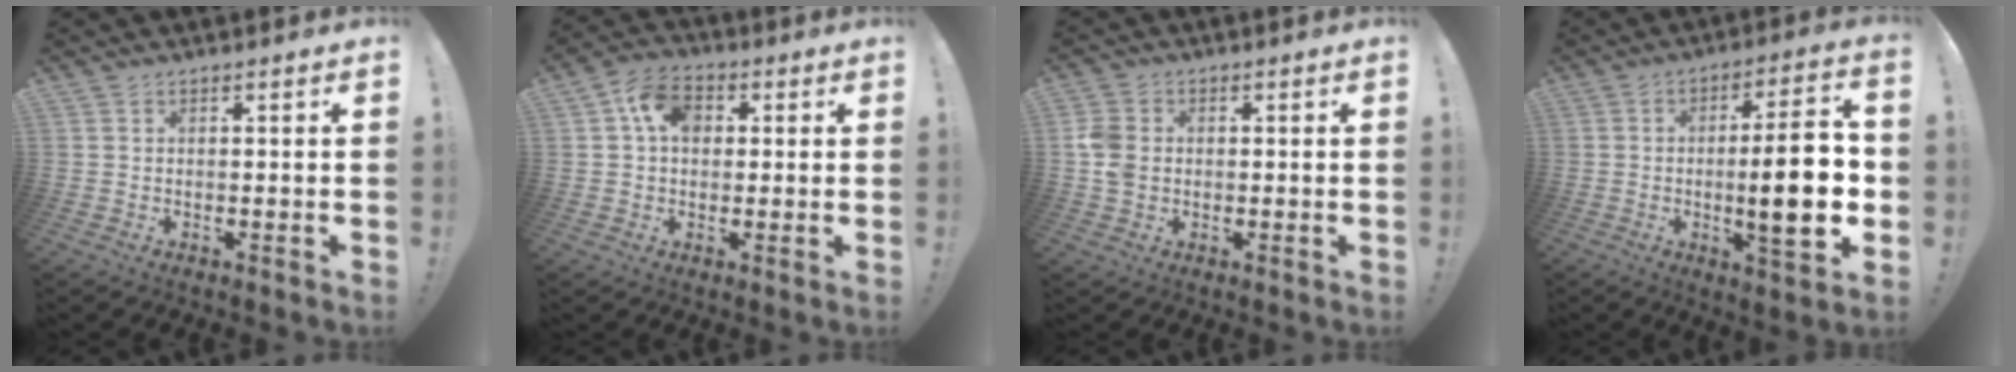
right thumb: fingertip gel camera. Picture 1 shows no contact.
{"total": 9.1, "force": [2.5, 6.8, 5.6], "torque": [-0.093, 0.008, 0.049]}
{"total": 6.8, "force": [0.0, 5.6, 3.9], "torque": [-0.084, 0.008, -0.001]}
{"total": 16.9, "force": [-1.5, 3.6, 16.5], "torque": [-0.243, -0.006, -0.025]}